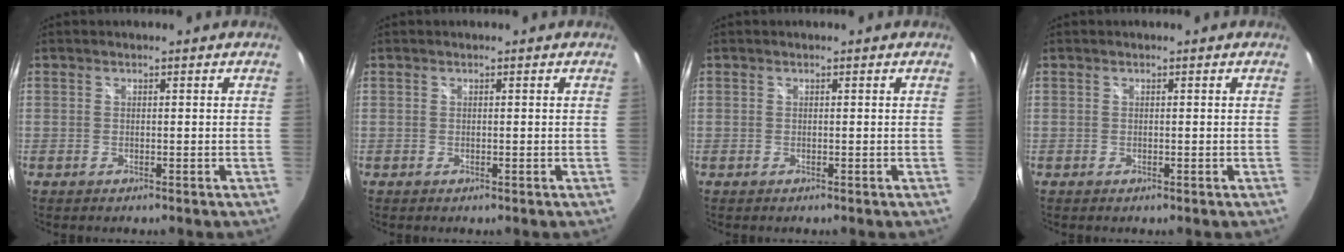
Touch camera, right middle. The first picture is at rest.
{"total": 0.0}
{"total": 0.0}
{"total": 0.0}